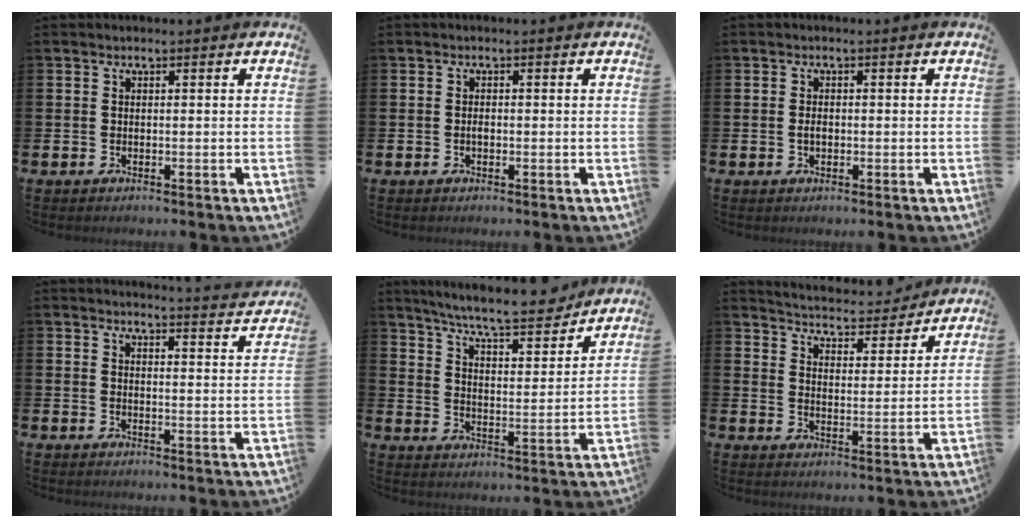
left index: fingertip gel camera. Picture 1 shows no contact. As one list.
[{"total": 0.7, "force": [-0.2, 0.4, 0.6], "torque": [-0.008, -0.002, -0.005]}, {"total": 1.3, "force": [-0.2, 0.8, 1.0], "torque": [-0.015, 0.004, -0.006]}, {"total": 3.6, "force": [3.6, -0.4, 0.1], "torque": [0.008, -0.034, 0.060]}, {"total": 8.6, "force": [8.0, 0.5, 2.9], "torque": [-0.080, -0.052, 0.140]}, {"total": 5.1, "force": [5.0, 0.7, 0.4], "torque": [-0.026, -0.042, 0.084]}]